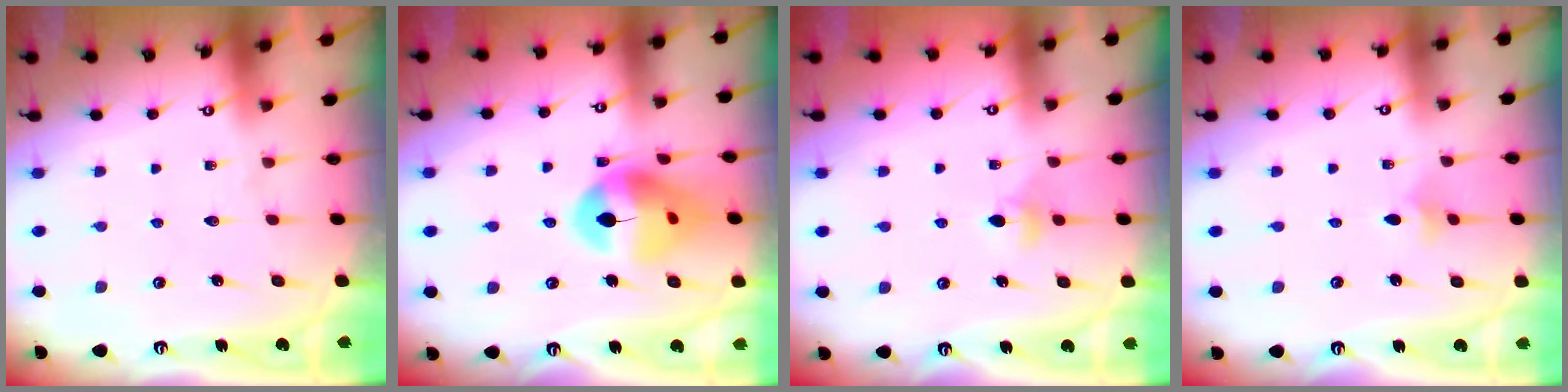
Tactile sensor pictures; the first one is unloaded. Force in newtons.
{"total": 15.2, "press": 15.1, "slide": 1.8}
{"total": 5.2, "press": 5.1, "slide": 0.4}
{"total": 3.1, "press": 3.0, "slide": 0.8}